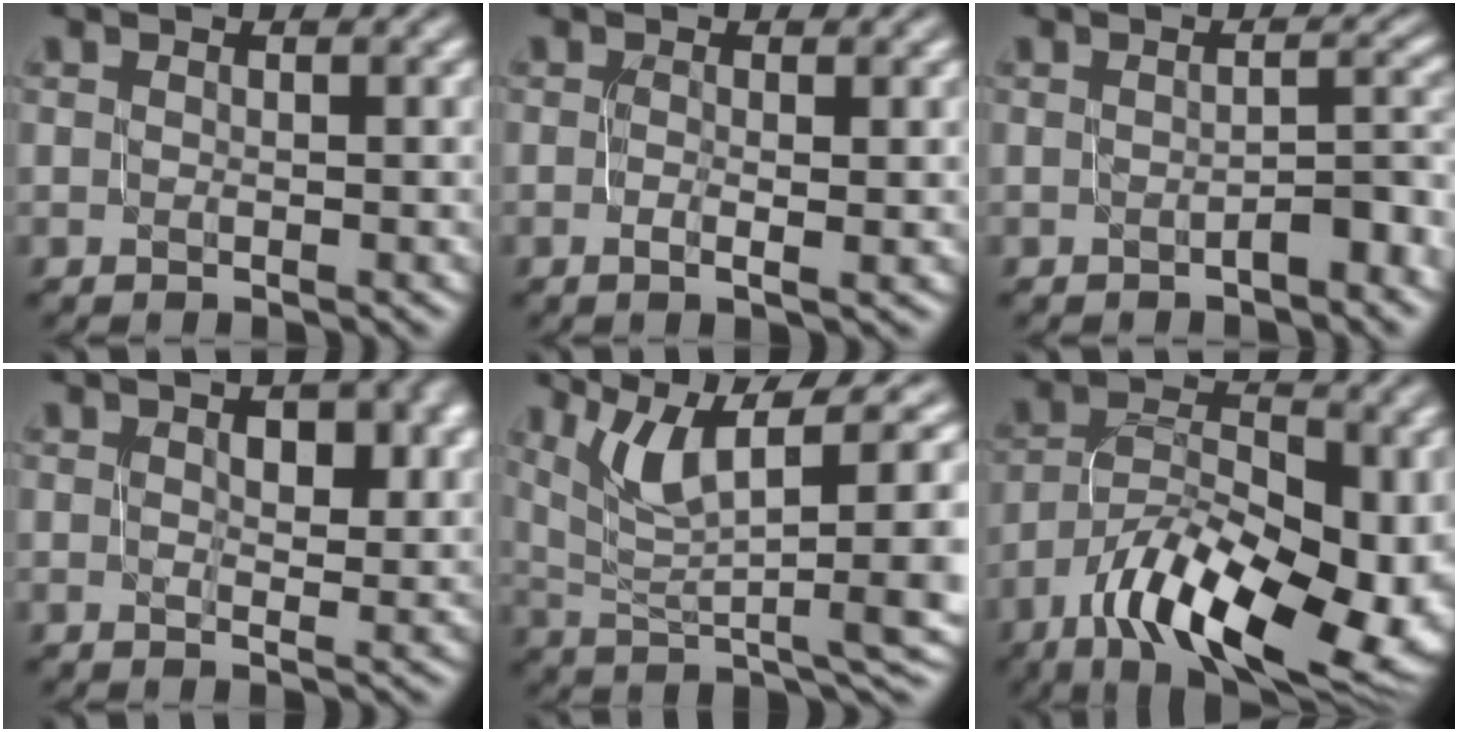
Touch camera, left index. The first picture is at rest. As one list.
[{"total": 1.3, "force": [-0.1, 0.4, 1.3], "torque": [-0.026, -0.002, -0.001]}, {"total": 2.4, "force": [-0.9, 0.5, 2.2], "torque": [-0.029, 0.012, -0.014]}, {"total": 6.3, "force": [1.8, 3.1, 5.2], "torque": [-0.066, 0.009, 0.024]}, {"total": 10.3, "force": [3.5, 2.7, 9.3], "torque": [-0.155, 0.013, 0.073]}, {"total": 15.3, "force": [-7.4, 7.3, 11.2], "torque": [-0.175, -0.002, -0.121]}]